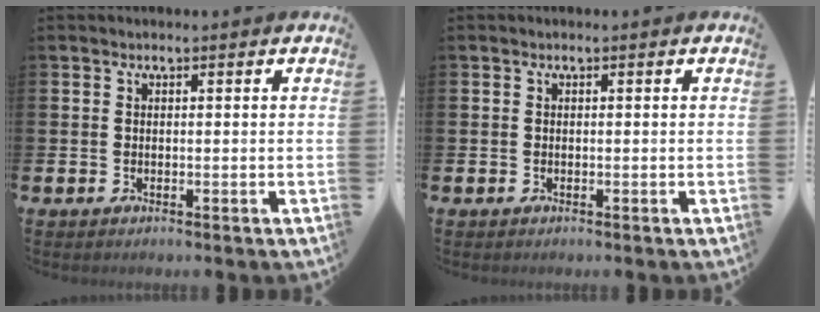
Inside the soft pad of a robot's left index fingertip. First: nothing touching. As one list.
[{"total": 0.0}]